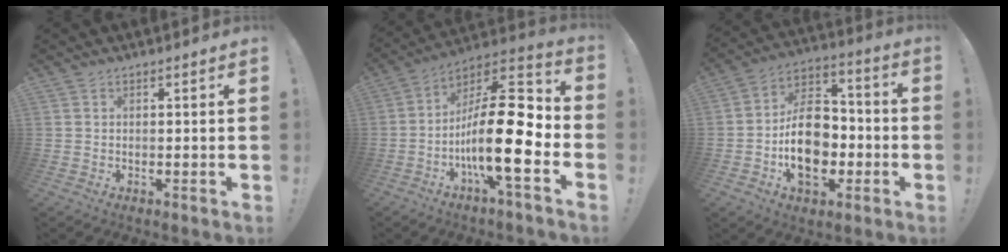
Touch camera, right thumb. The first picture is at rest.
{"total": 22.8, "force": [-5.2, 7.2, 21.0], "torque": [-0.376, 0.017, -0.086]}
{"total": 18.2, "force": [-4.2, 12.6, 12.4], "torque": [-0.191, 0.028, -0.063]}